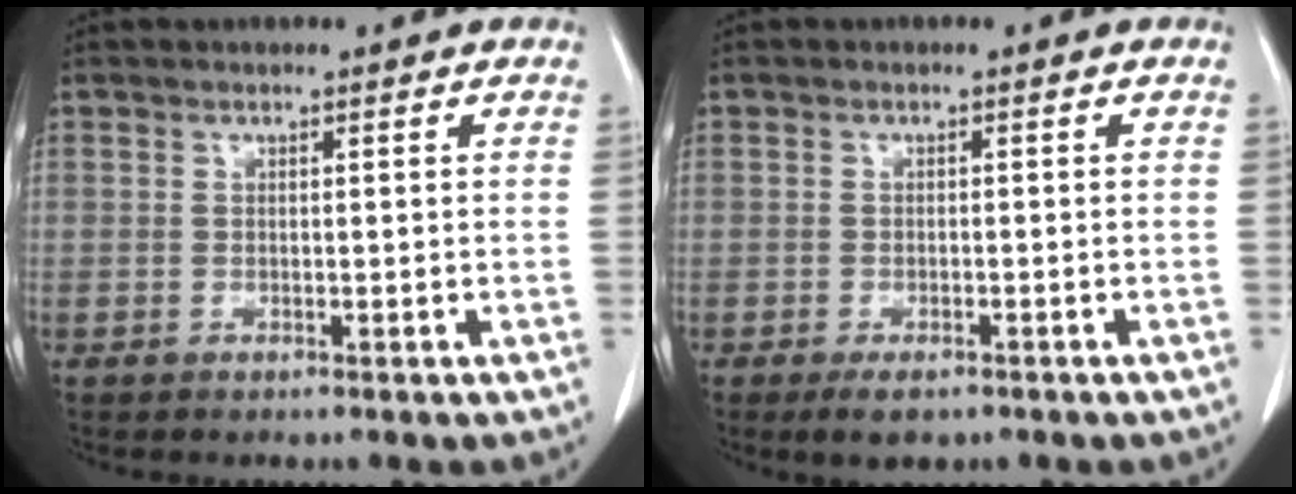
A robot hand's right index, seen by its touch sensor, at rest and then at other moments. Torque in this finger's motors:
{"motor_torque": [-0.49, -0.45, -0.21, -0.07]}